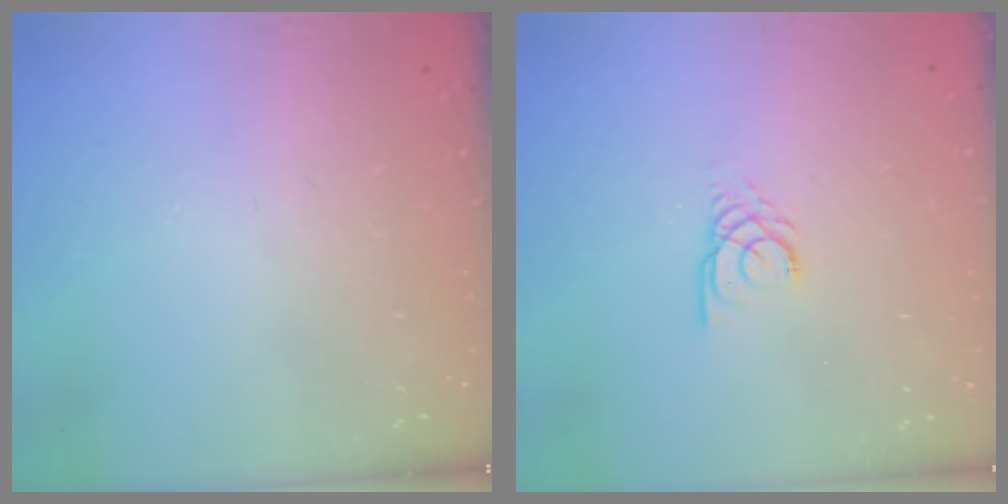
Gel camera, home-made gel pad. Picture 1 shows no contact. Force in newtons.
{"total": 2.9, "press": 2.9, "slide": 0.3}